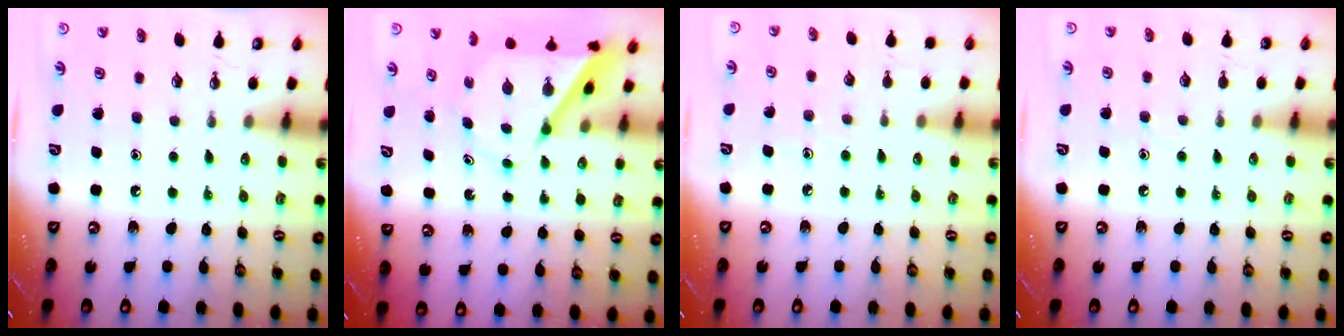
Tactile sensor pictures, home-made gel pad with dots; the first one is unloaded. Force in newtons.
{"total": 7.6, "press": 7.5, "slide": 0.5}
{"total": 5.5, "press": 5.5, "slide": 0.5}
{"total": 2.9, "press": 2.9, "slide": 0.3}